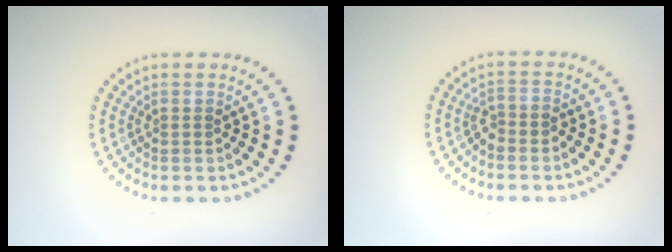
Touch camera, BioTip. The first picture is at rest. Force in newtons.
{"total": 1.4, "press": 1.1, "slide": 0.8}